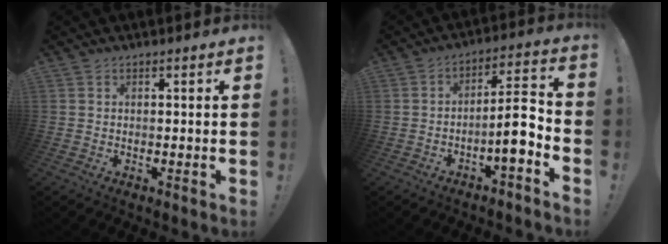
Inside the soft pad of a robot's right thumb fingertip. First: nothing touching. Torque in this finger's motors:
{"motor_torque": [2.56, 2.44, 1.08, -1.25, 0.70]}